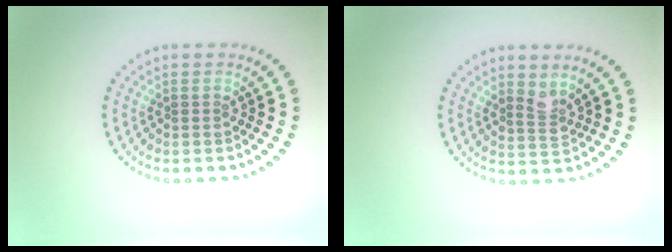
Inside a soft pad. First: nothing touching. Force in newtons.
{"total": 1.8, "press": 1.4, "slide": 1.1}